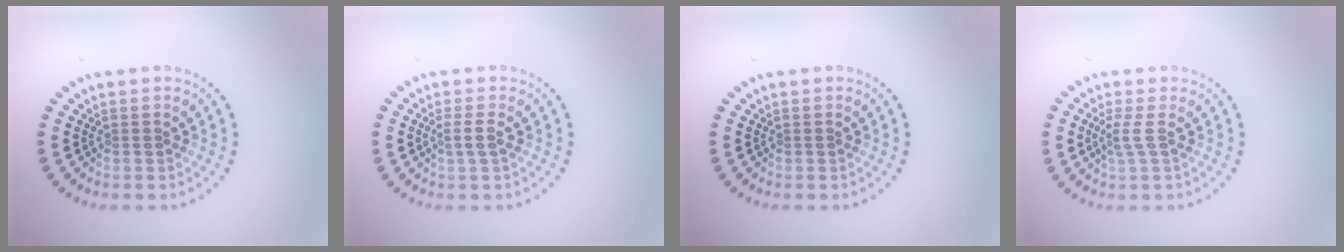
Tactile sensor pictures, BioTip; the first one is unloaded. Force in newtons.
{"total": 1.5, "press": 1.2, "slide": 0.8}
{"total": 0.0}
{"total": 1.6, "press": 1.3, "slide": 1.0}